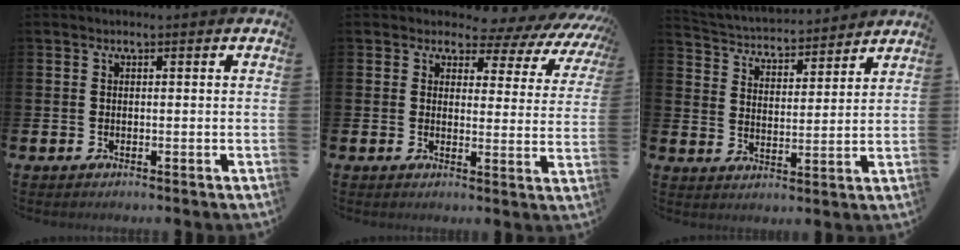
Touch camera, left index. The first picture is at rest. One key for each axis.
{"total": 3.1, "fx": 2.1, "fy": 2.2, "fz": 0.7, "tx": -0.009, "ty": -0.033, "tz": 0.020}
{"total": 4.0, "fx": 3.9, "fy": 0.9, "fz": 0.1, "tx": -0.024, "ty": -0.038, "tz": 0.061}